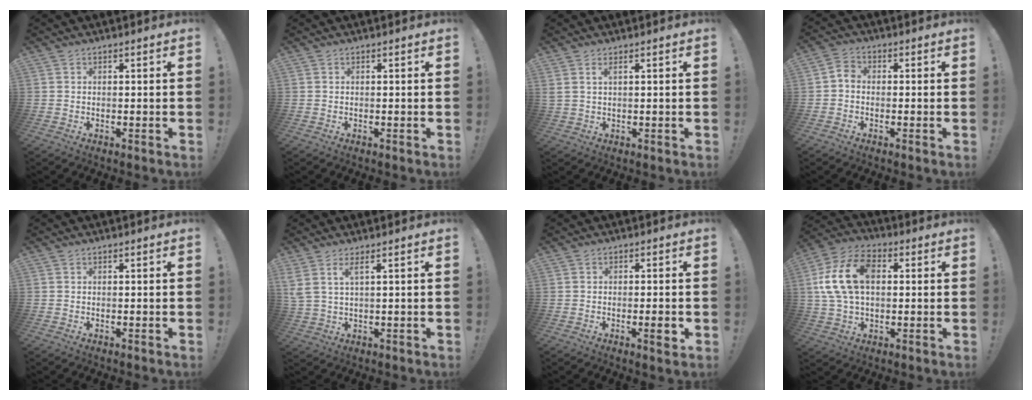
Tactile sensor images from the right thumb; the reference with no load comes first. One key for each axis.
{"total": 0.0}
{"total": 2.0, "fx": 1.0, "fy": 0.3, "fz": 1.7, "tx": -0.039, "ty": 0.000, "tz": 0.018}
{"total": 3.0, "fx": -1.2, "fy": 2.1, "fz": 1.7, "tx": -0.027, "ty": 0.012, "tz": -0.022}
{"total": 0.0}
{"total": 4.2, "fx": 2.2, "fy": 0.7, "fz": 3.6, "tx": -0.065, "ty": -0.009, "tz": 0.040}
{"total": 3.3, "fx": -0.9, "fy": 0.4, "fz": 3.2, "tx": -0.039, "ty": -0.004, "tz": -0.015}
{"total": 16.4, "fx": 2.5, "fy": 10.7, "fz": 12.2, "tx": -0.245, "ty": 0.009, "tz": 0.044}